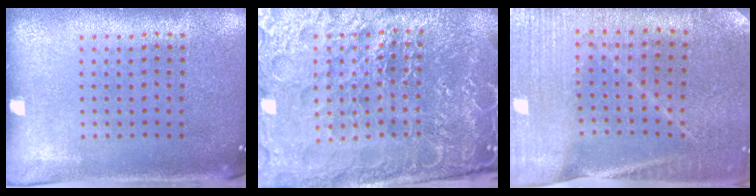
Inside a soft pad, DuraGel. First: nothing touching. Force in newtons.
{"total": 6.7, "press": 5.9, "slide": 3.1}
{"total": 1.7, "press": 1.7, "slide": 0.1}